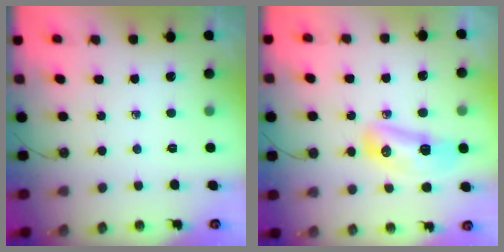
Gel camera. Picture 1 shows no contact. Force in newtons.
{"total": 20.6, "press": 14.9, "slide": 14.3}